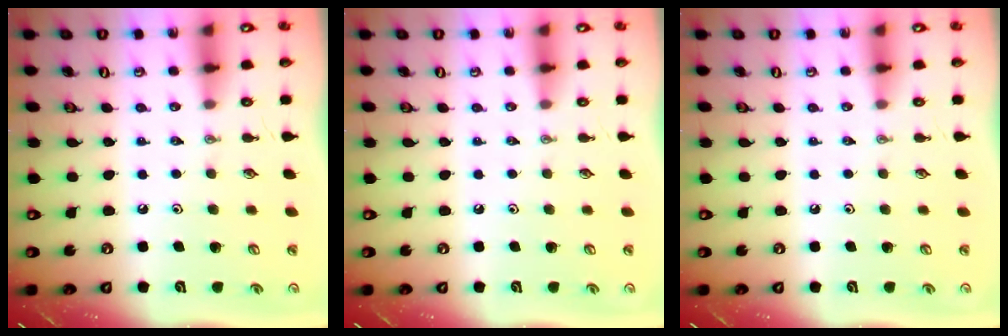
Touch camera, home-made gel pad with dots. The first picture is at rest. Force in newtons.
{"total": 0.0}
{"total": 0.0}